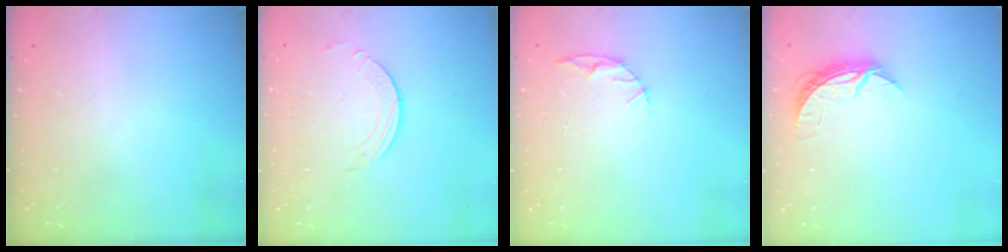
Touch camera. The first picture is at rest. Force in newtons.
{"total": 1.9, "press": 1.9, "slide": 0.1}
{"total": 5.0, "press": 5.0, "slide": 0.4}
{"total": 6.6, "press": 6.5, "slide": 0.4}